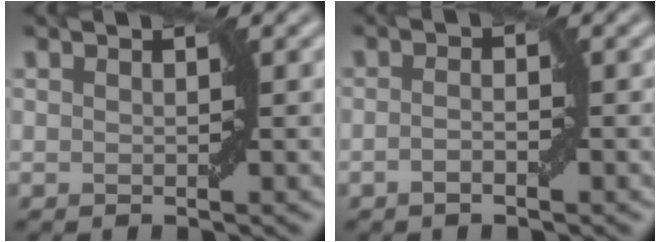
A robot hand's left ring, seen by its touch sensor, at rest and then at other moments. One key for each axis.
{"total": 1.3, "fx": -0.6, "fy": 0.3, "fz": 1.1, "tx": -0.023, "ty": 0.002, "tz": -0.013}